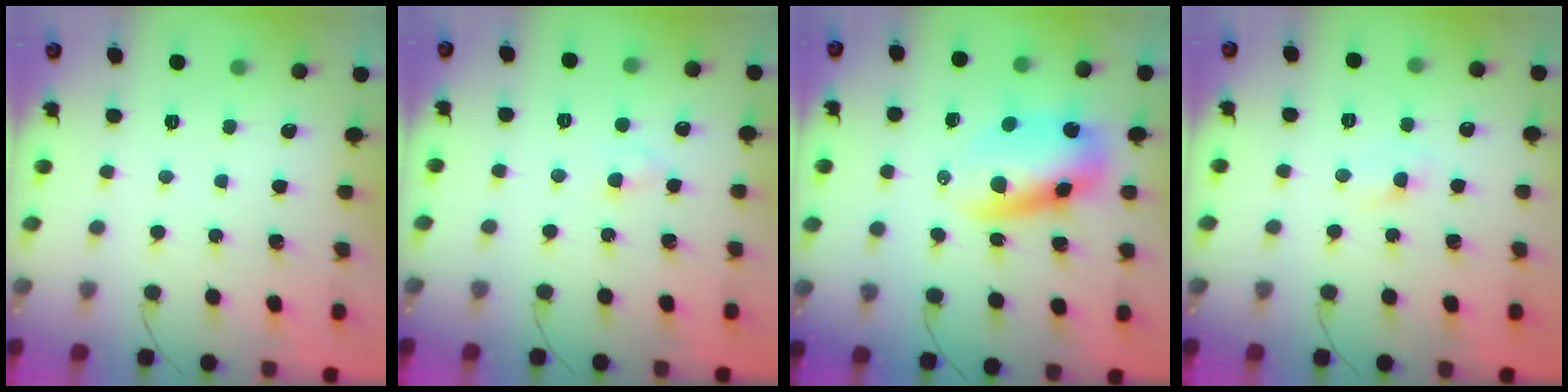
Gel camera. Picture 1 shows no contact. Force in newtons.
{"total": 2.2, "press": 2.0, "slide": 0.9}
{"total": 9.9, "press": 9.6, "slide": 2.3}
{"total": 4.2, "press": 4.0, "slide": 1.3}